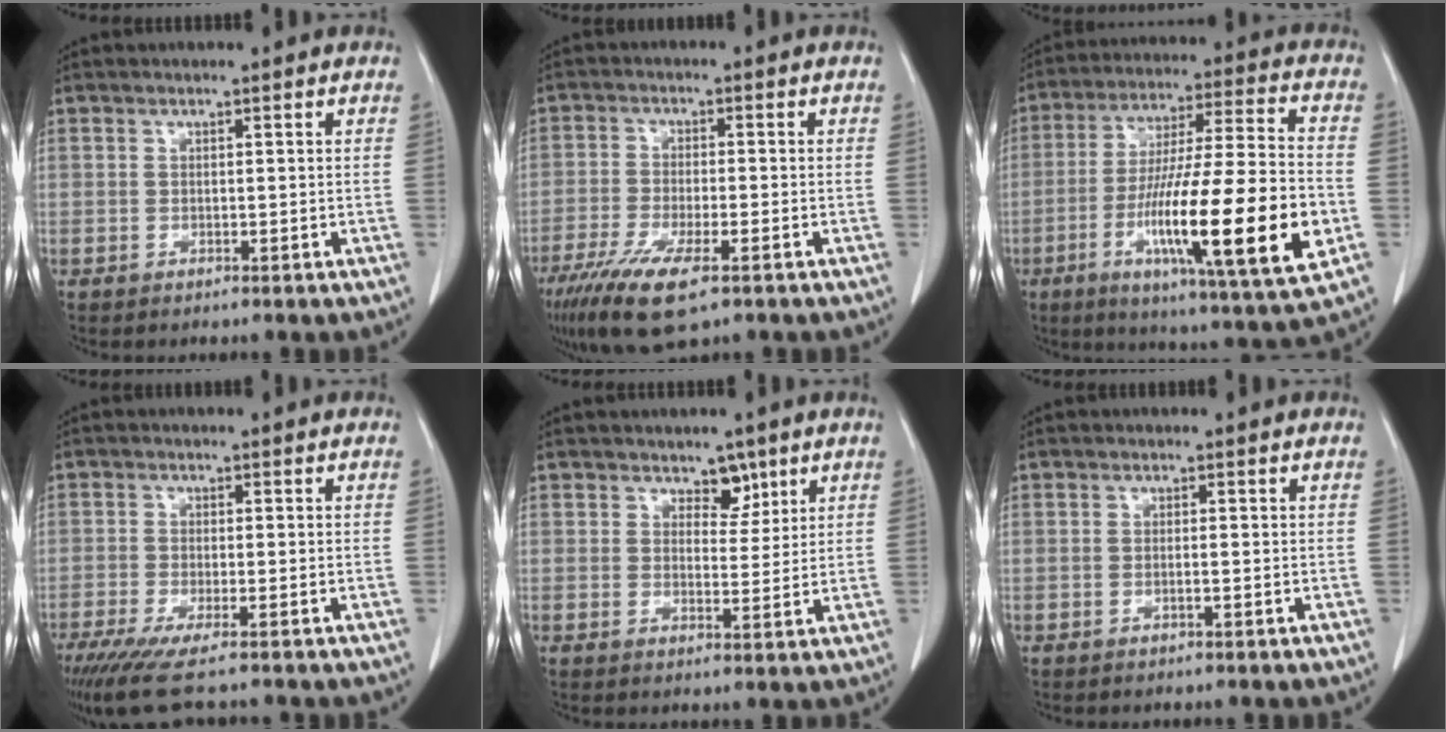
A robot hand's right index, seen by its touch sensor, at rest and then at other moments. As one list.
[{"total": 9.9, "force": [-5.9, 2.1, 7.7], "torque": [-0.140, -0.022, -0.099]}, {"total": 23.5, "force": [-6.7, 1.3, 22.5], "torque": [-0.373, -0.028, -0.109]}, {"total": 8.3, "force": [-6.4, 0.6, 5.2], "torque": [-0.082, -0.020, -0.108]}, {"total": 3.5, "force": [2.4, 2.0, 1.6], "torque": [-0.014, -0.002, 0.037]}, {"total": 0.6, "force": [-0.3, -0.1, 0.5], "torque": [-0.010, 0.001, -0.005]}]